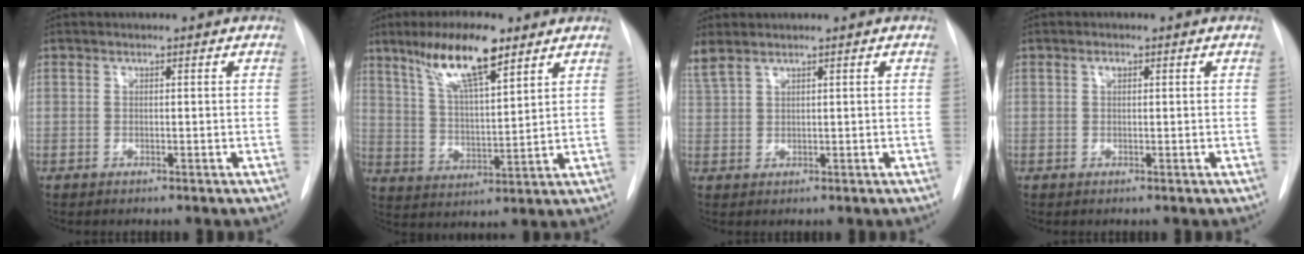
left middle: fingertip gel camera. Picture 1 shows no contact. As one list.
[{"total": 11.8, "force": [7.6, 1.9, 8.8], "torque": [-0.164, 0.007, 0.138]}, {"total": 3.0, "force": [2.6, 0.5, 1.5], "torque": [-0.048, 0.022, 0.066]}, {"total": 0.7, "force": [0.3, 0.4, 0.5], "torque": [-0.010, 0.003, 0.004]}]